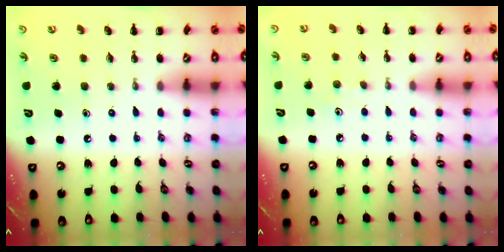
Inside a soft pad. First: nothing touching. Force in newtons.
{"total": 3.1, "press": 2.9, "slide": 1.0}